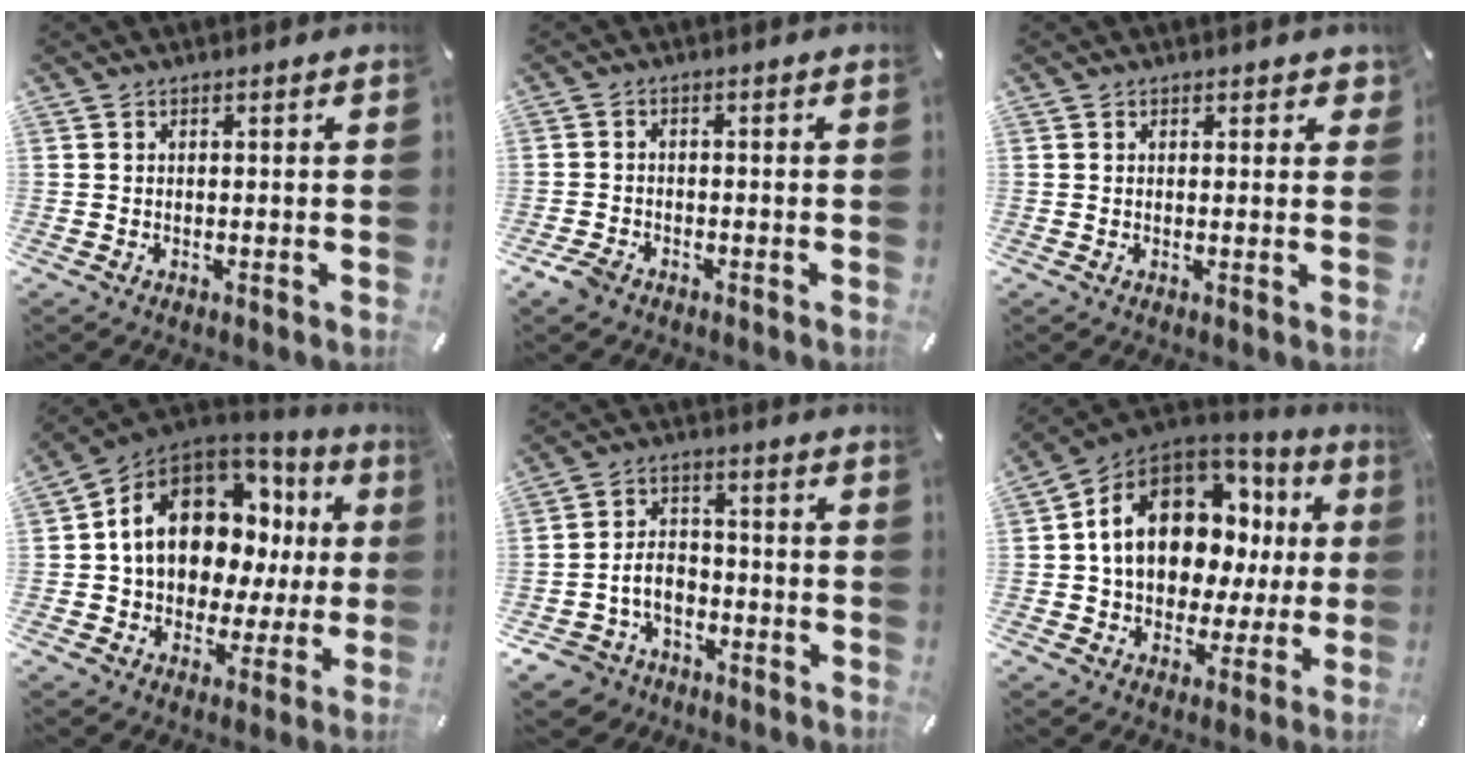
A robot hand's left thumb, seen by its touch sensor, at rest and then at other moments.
{"total": 3.1, "force": [-2.2, 1.8, 1.2], "torque": [-0.033, 0.007, -0.045]}
{"total": 1.4, "force": [0.9, 0.9, 0.8], "torque": [0.000, -0.002, 0.011]}
{"total": 14.9, "force": [4.9, 11.1, 8.7], "torque": [-0.148, -0.031, 0.092]}
{"total": 7.6, "force": [-3.0, 6.6, 2.3], "torque": [-0.068, 0.015, -0.059]}
{"total": 17.1, "force": [4.9, 12.3, 10.8], "torque": [-0.182, -0.027, 0.085]}